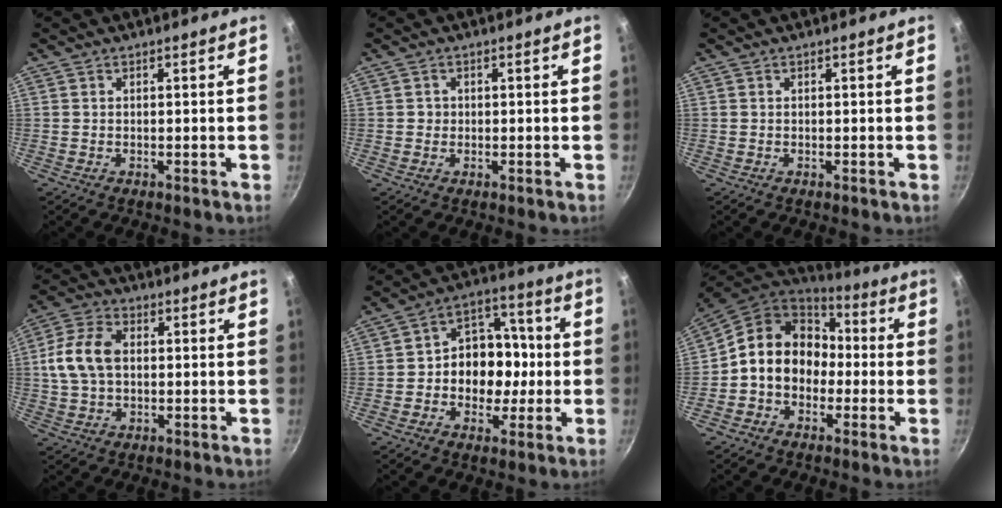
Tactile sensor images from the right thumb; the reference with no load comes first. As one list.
[{"total": 1.1, "force": [0.0, 1.1, 0.2], "torque": [0.005, 0.000, -0.002]}, {"total": 0.0}, {"total": 10.5, "force": [0.9, 7.1, 7.7], "torque": [-0.144, 0.020, 0.010]}, {"total": 13.1, "force": [-1.3, 10.4, 7.9], "torque": [-0.059, 0.032, -0.035]}, {"total": 14.6, "force": [-0.8, 12.2, 8.0], "torque": [-0.102, 0.049, -0.029]}]